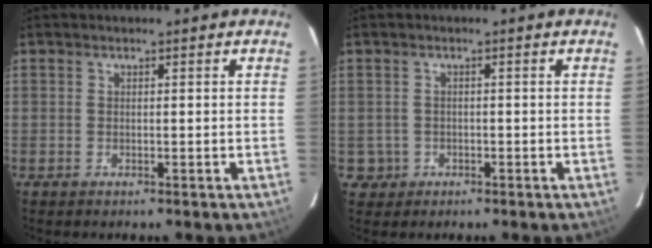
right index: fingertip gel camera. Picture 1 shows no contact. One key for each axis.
{"total": 2.9, "fx": -0.7, "fy": 2.8, "fz": 0.1, "tx": -0.006, "ty": 0.011, "tz": -0.004}